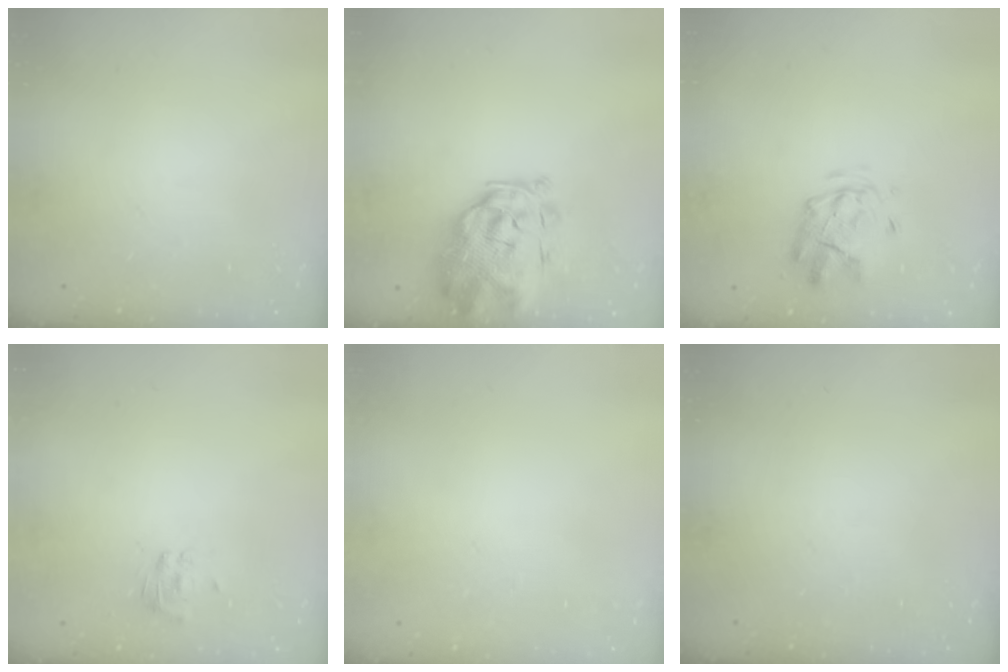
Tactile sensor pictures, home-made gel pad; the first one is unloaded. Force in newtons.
{"total": 3.6, "press": 3.2, "slide": 1.6}
{"total": 2.7, "press": 2.4, "slide": 1.2}
{"total": 3.0, "press": 2.8, "slide": 1.0}
{"total": 1.8, "press": 1.8, "slide": 0.2}
{"total": 0.0}